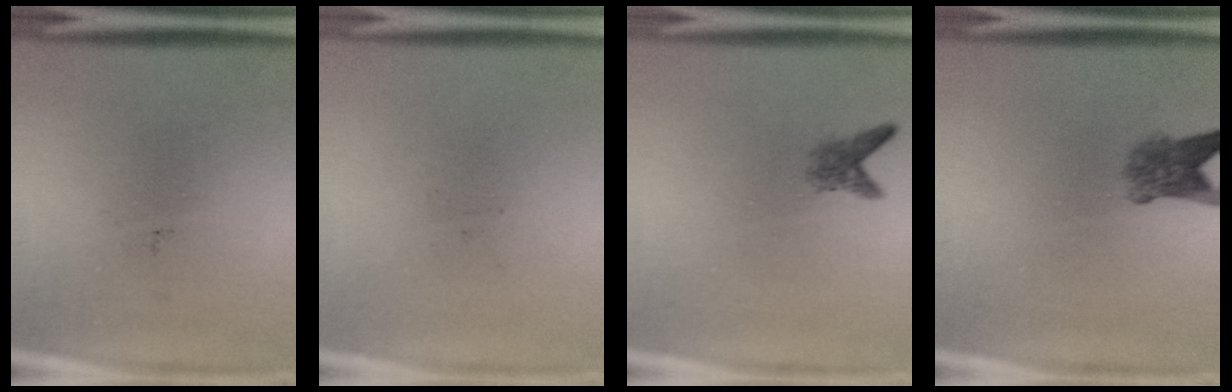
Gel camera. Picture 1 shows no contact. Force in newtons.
{"total": 0.0}
{"total": 2.1}
{"total": 4.1}